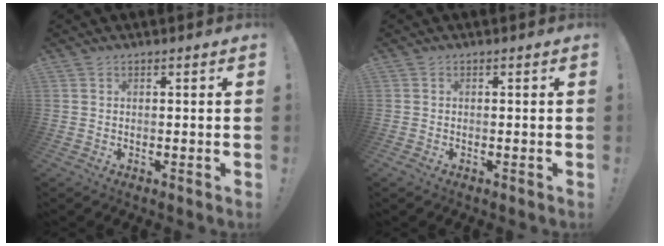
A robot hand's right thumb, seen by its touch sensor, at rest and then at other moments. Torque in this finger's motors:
{"motor_torque": [0.17, 0.20, 0.42, -0.17, 0.04]}